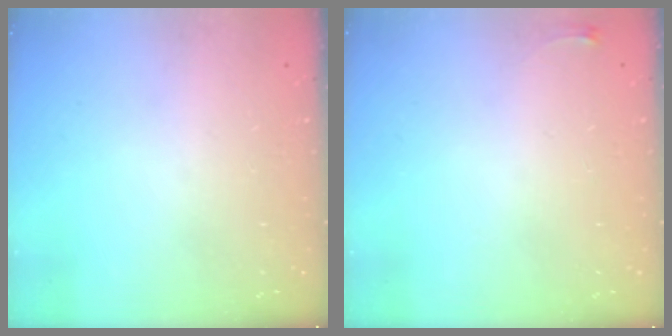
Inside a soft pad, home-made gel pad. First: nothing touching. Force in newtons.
{"total": 2.6, "press": 2.6, "slide": 0.6}